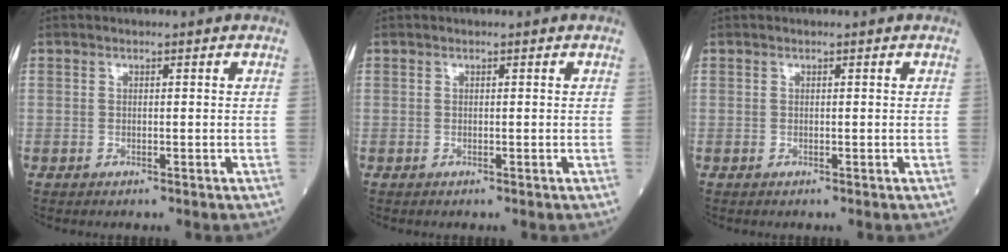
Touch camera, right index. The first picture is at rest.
{"total": 0.0}
{"total": 0.0}